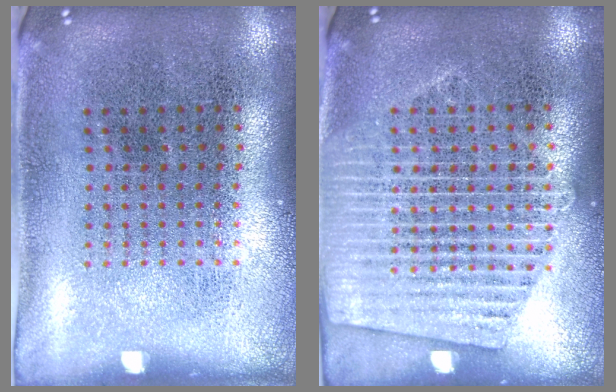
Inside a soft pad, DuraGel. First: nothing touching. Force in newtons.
{"total": 1.6, "press": 1.6, "slide": 0.2}